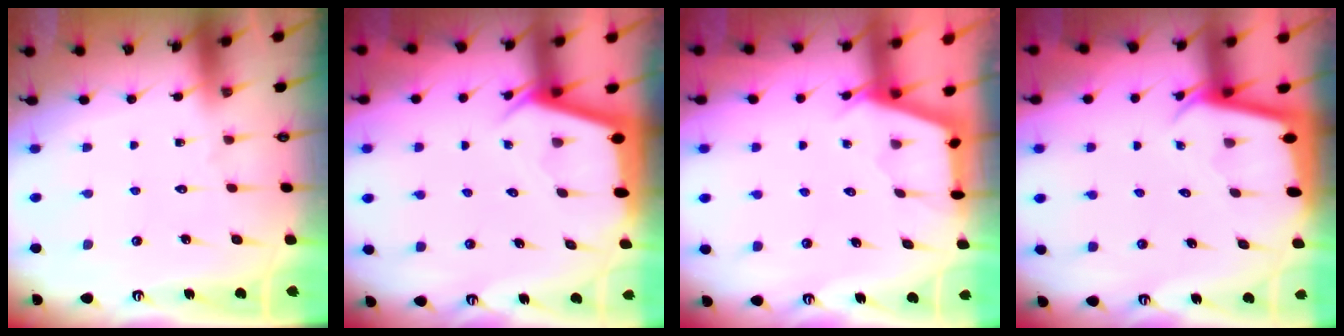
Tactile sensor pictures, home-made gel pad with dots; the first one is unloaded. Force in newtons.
{"total": 2.4, "press": 2.4, "slide": 0.2}
{"total": 2.7, "press": 2.7, "slide": 0.4}
{"total": 2.0, "press": 2.0, "slide": 0.0}